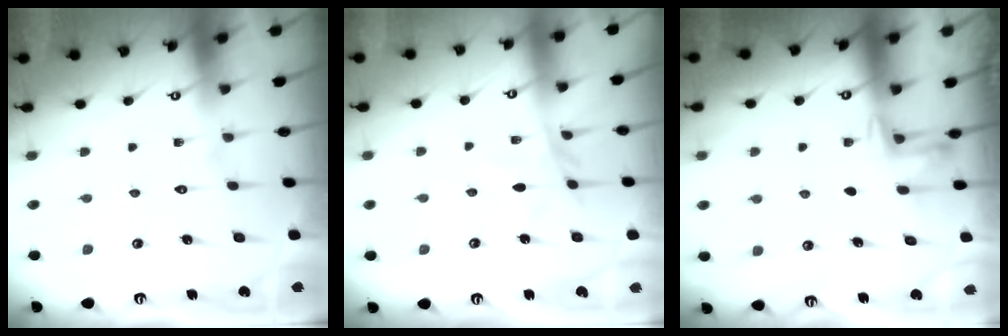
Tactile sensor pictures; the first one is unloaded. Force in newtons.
{"total": 4.4, "press": 4.4, "slide": 0.5}
{"total": 2.6, "press": 2.5, "slide": 0.7}